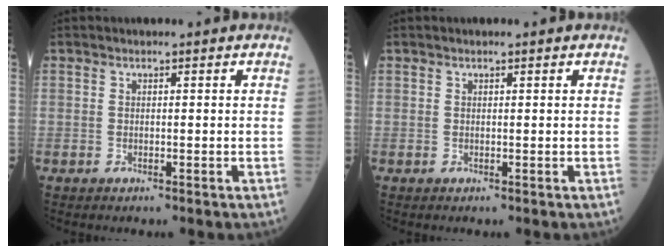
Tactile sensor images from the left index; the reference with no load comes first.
{"total": 0.7, "force": [0.7, 0.0, 0.2], "torque": [-0.007, 0.007, 0.012]}